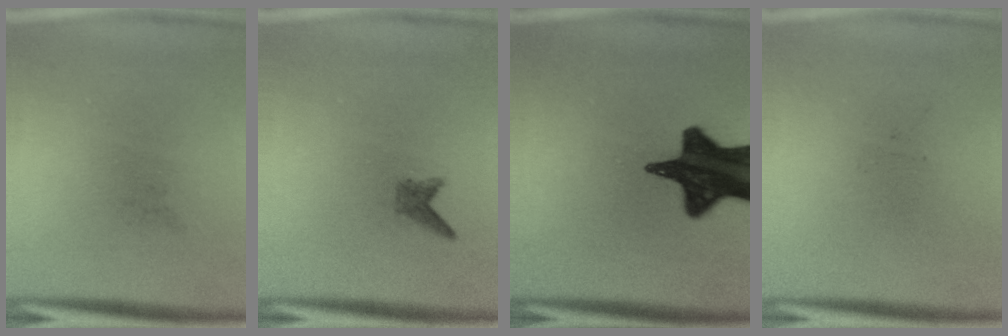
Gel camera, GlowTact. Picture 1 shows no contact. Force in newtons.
{"total": 1.2}
{"total": 17.5}
{"total": 0.0}